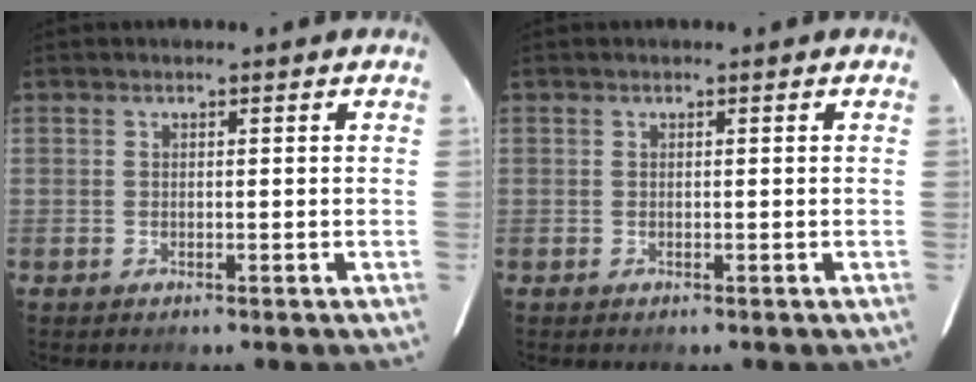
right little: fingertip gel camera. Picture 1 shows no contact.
{"total": 0.0}